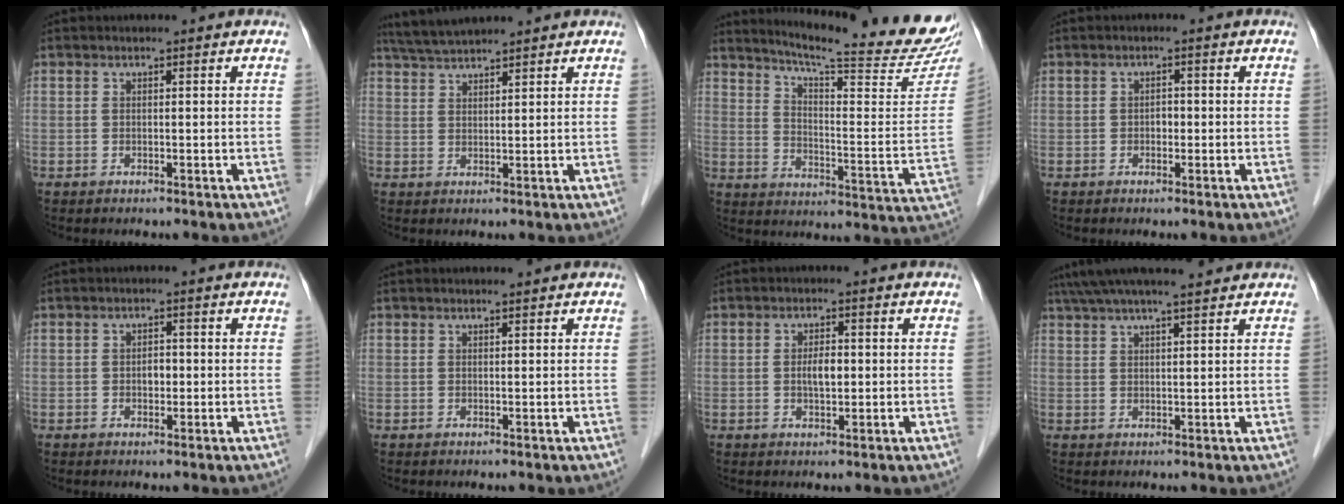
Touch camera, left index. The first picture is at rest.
{"total": 5.7, "force": [5.3, -0.1, 2.1], "torque": [-0.041, 0.030, 0.100]}
{"total": 24.3, "force": [22.2, 0.1, 9.9], "torque": [-0.148, -0.101, 0.283]}
{"total": 1.3, "force": [-0.4, 0.9, 0.8], "torque": [-0.011, 0.002, -0.007]}
{"total": 1.7, "force": [-0.4, 1.1, 1.3], "torque": [-0.019, 0.001, -0.005]}
{"total": 1.0, "force": [0.9, 0.0, 0.5], "torque": [-0.008, 0.006, 0.018]}
{"total": 2.9, "force": [-0.1, 1.2, 2.7], "torque": [-0.049, 0.000, 0.000]}
{"total": 11.3, "force": [9.8, 0.5, 5.6], "torque": [-0.098, 0.035, 0.143]}